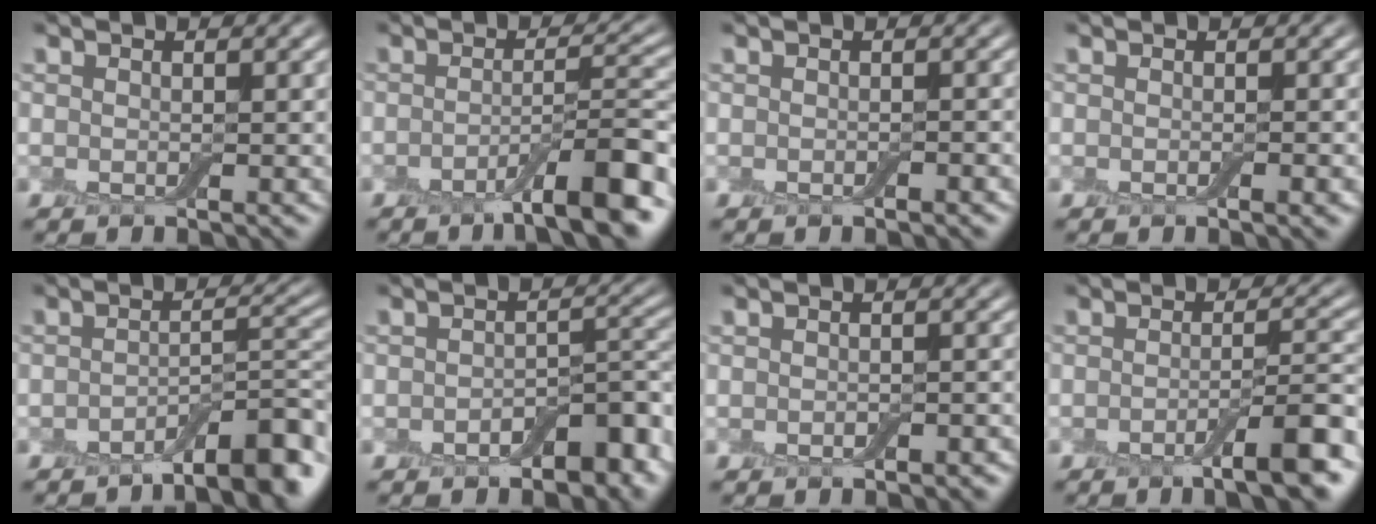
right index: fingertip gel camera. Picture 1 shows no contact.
{"total": 7.3, "force": [-3.8, 1.4, 6.1], "torque": [-0.082, 0.009, -0.062]}
{"total": 0.6, "force": [-0.4, 0.1, 0.5], "torque": [-0.007, 0.001, -0.004]}
{"total": 1.0, "force": [-0.4, 0.1, 1.0], "torque": [-0.013, 0.000, -0.006]}
{"total": 6.1, "force": [-4.1, 1.4, 4.3], "torque": [-0.055, 0.012, -0.061]}
{"total": 5.2, "force": [-2.5, 2.4, 3.8], "torque": [-0.048, 0.005, -0.037]}
{"total": 1.2, "force": [-0.6, 0.6, 0.8], "torque": [-0.015, -0.002, -0.008]}
{"total": 6.1, "force": [-2.9, 1.2, 5.2], "torque": [-0.070, 0.006, -0.046]}